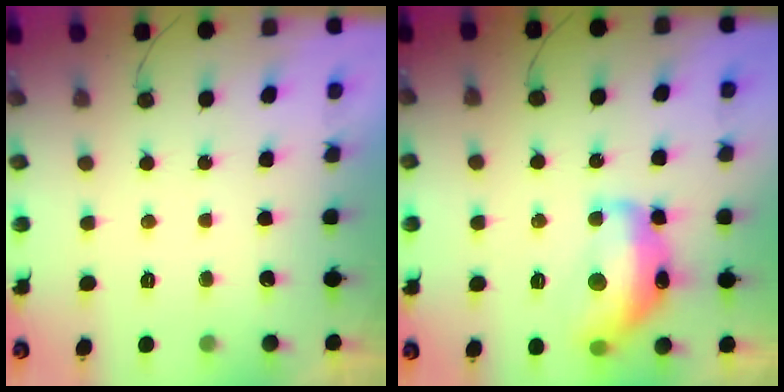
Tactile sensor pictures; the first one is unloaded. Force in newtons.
{"total": 16.3, "press": 16.2, "slide": 1.1}